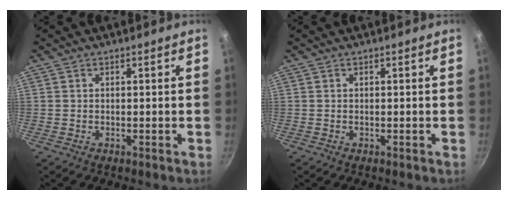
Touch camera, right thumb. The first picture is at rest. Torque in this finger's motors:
{"motor_torque": [-0.05, 0.13, -0.28, 0.11, 0.01]}